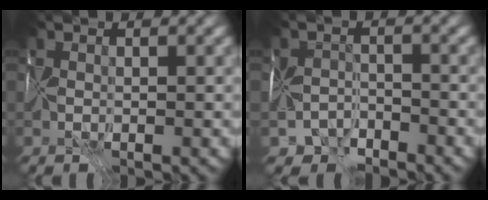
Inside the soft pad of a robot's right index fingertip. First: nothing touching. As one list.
[{"total": 3.1, "force": [-2.7, 1.4, 0.3], "torque": [0.001, -0.001, -0.058]}]